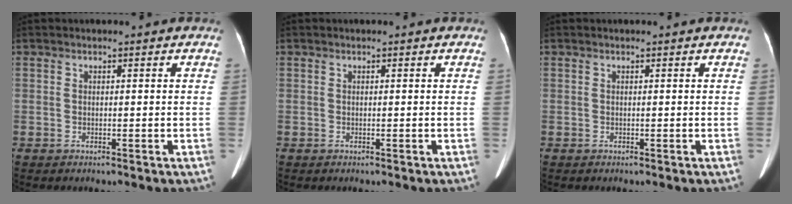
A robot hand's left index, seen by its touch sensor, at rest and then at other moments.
{"total": 0.0}
{"total": 0.0}